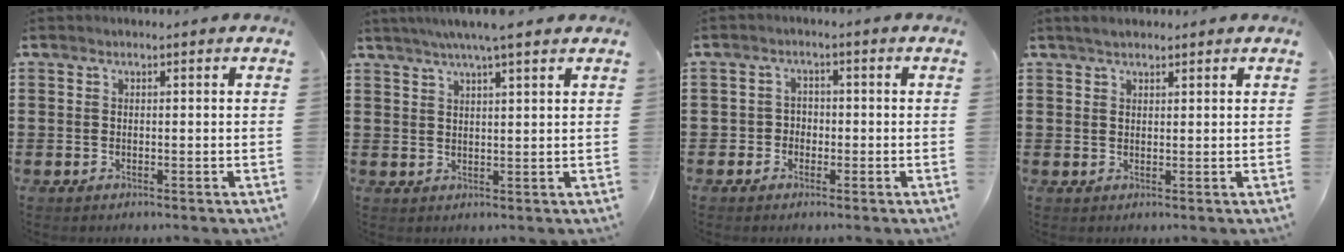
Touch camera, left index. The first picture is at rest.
{"total": 4.8, "force": [3.9, 0.1, 2.8], "torque": [-0.065, -0.001, 0.069]}
{"total": 2.2, "force": [-1.0, 2.0, 0.2], "torque": [-0.014, 0.006, -0.026]}
{"total": 1.8, "force": [1.5, 0.7, 0.5], "torque": [-0.006, 0.000, 0.028]}